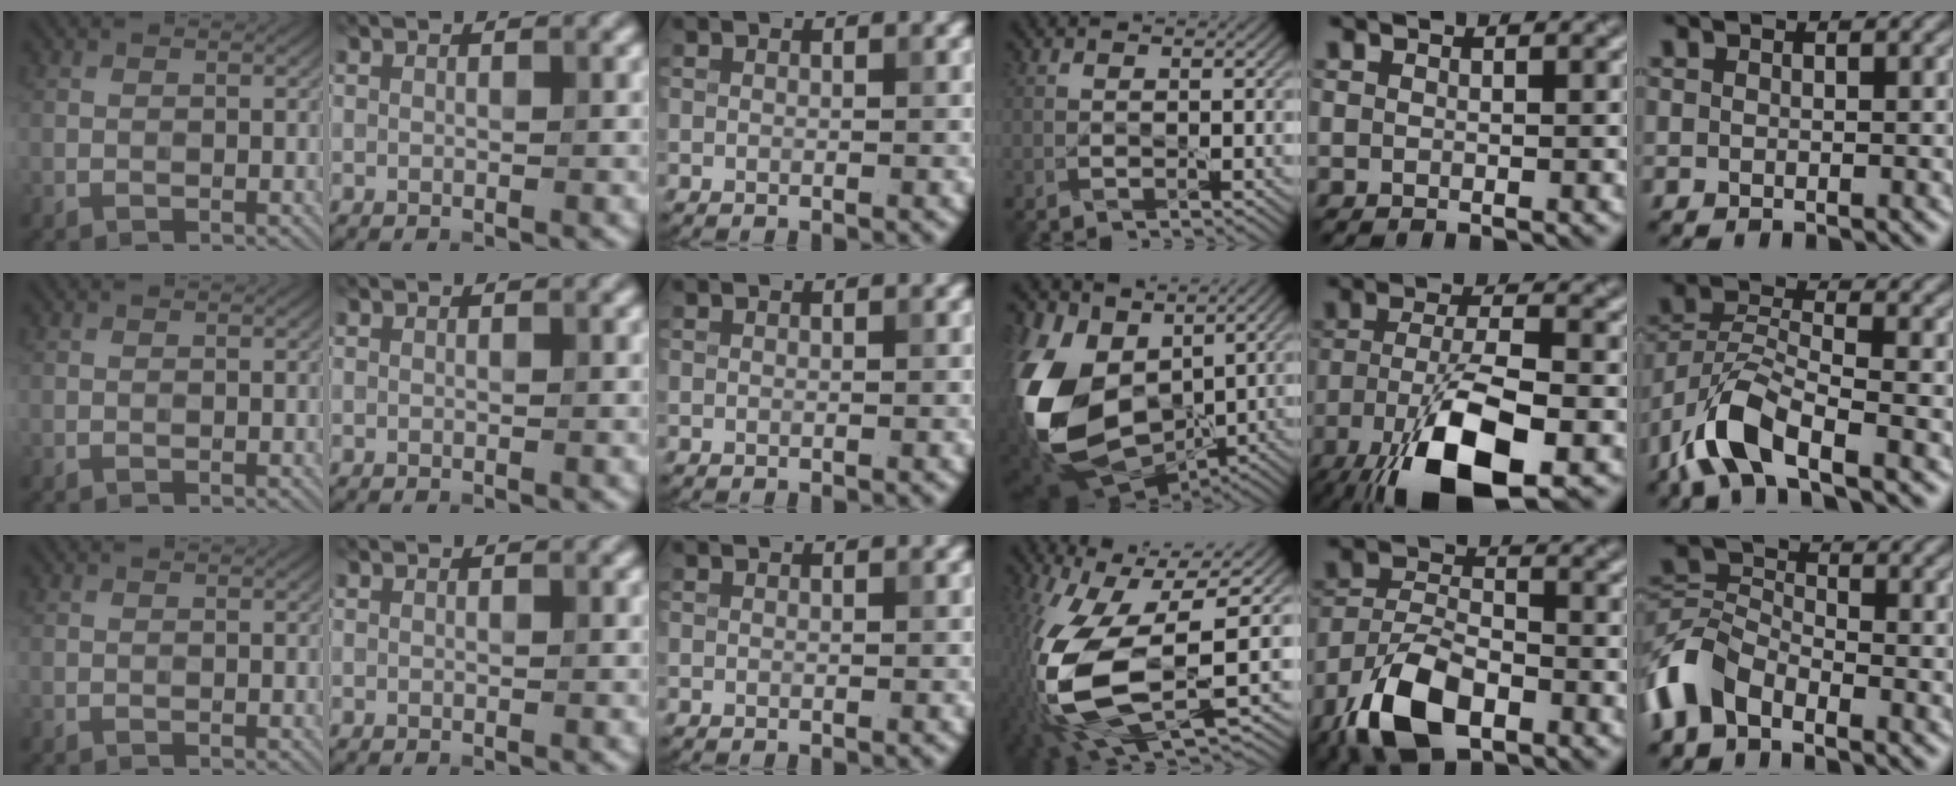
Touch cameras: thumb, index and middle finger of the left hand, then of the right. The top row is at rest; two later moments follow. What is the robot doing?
{"motion": "lift_and_place", "object": "knife"}